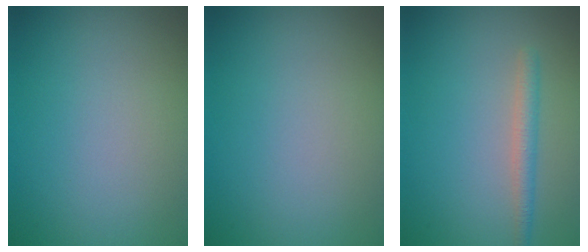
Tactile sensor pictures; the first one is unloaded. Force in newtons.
{"total": 0.0}
{"total": 1.8, "press": 1.8, "slide": 0.1}